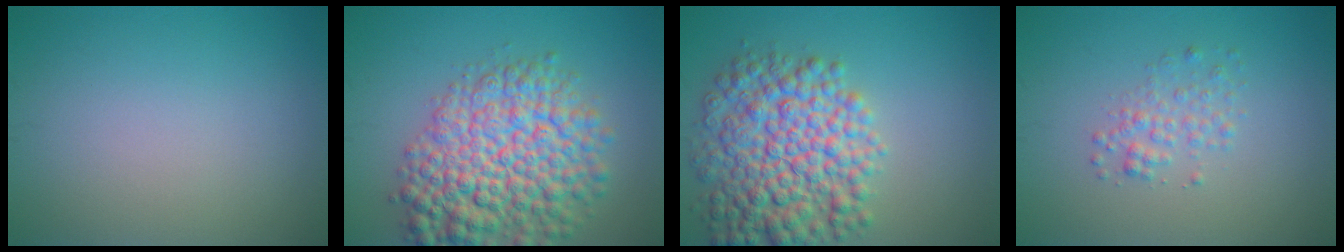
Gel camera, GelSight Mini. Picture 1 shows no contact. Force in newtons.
{"total": 10.0, "press": 10.0, "slide": 0.4}
{"total": 9.1, "press": 9.1, "slide": 0.2}
{"total": 1.8, "press": 1.8, "slide": 0.1}